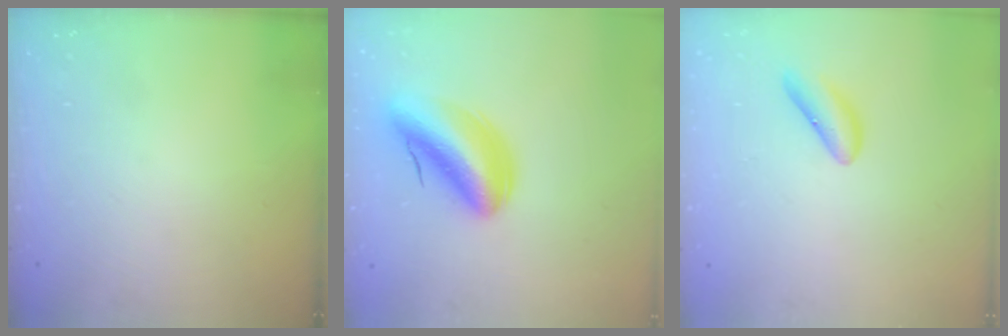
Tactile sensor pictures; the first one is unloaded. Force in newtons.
{"total": 11.1, "press": 10.4, "slide": 3.7}
{"total": 6.2, "press": 6.1, "slide": 0.5}